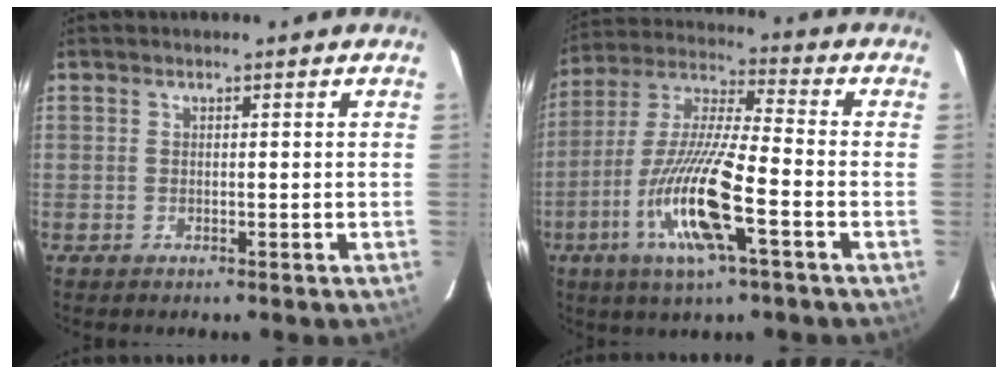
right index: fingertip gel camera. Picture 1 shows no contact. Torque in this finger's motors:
{"motor_torque": [1.30, -0.84, 0.48, 0.21]}